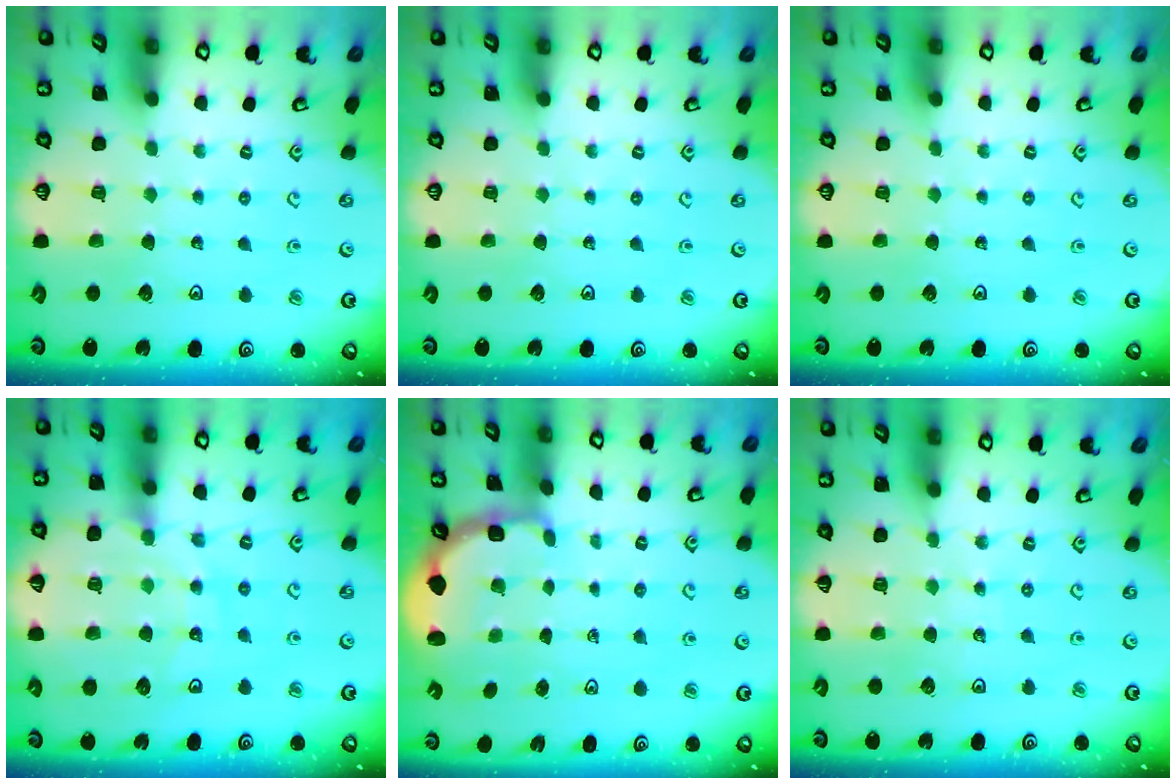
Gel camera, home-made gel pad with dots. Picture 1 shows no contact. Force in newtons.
{"total": 0.0}
{"total": 0.0}
{"total": 12.6, "press": 12.6, "slide": 1.4}
{"total": 2.8, "press": 2.3, "slide": 1.7}
{"total": 4.7, "press": 4.6, "slide": 1.2}